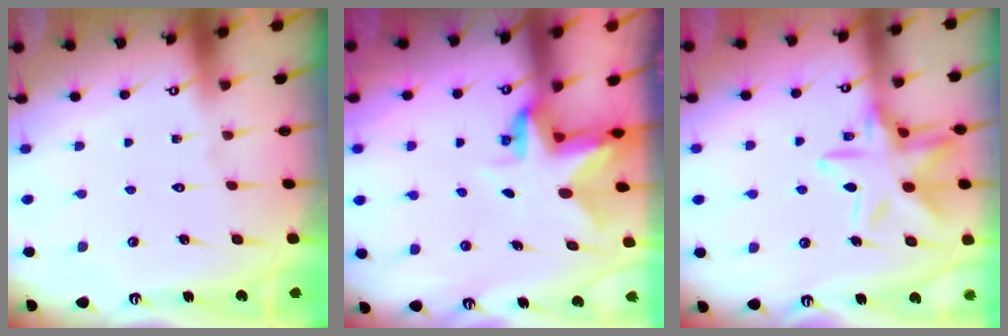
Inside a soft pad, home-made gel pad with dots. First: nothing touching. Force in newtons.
{"total": 3.4, "press": 3.4, "slide": 0.3}
{"total": 14.6, "press": 14.6, "slide": 1.0}